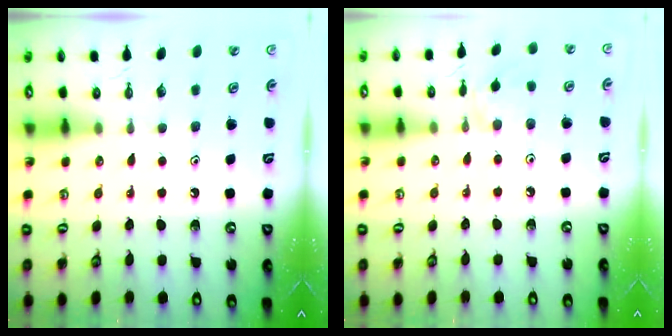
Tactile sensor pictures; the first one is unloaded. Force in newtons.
{"total": 2.4, "press": 2.4, "slide": 0.5}